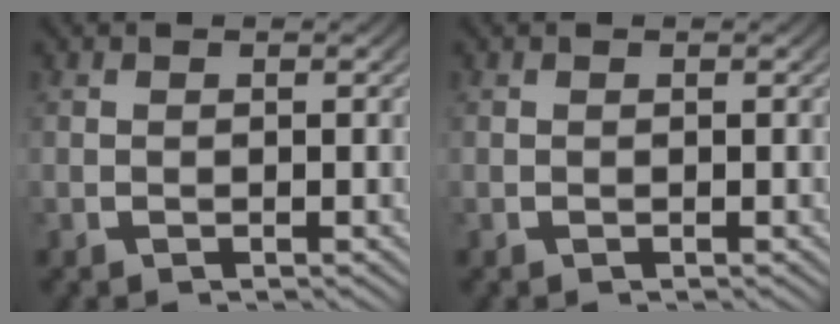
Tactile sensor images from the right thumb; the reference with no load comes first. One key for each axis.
{"total": 0.0}